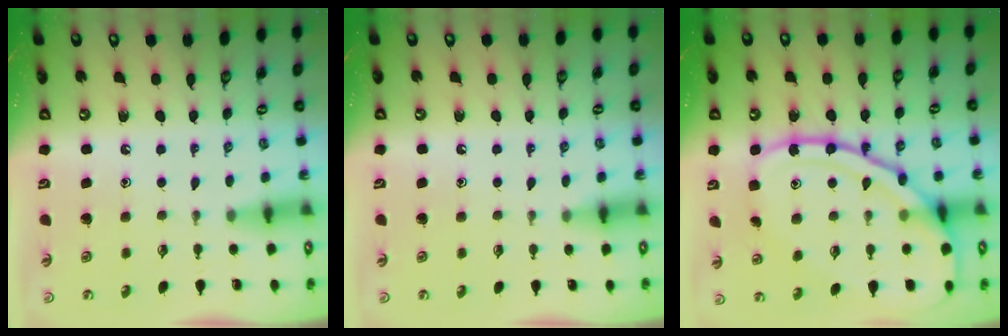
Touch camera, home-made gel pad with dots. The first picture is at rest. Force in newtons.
{"total": 5.1, "press": 5.0, "slide": 0.7}
{"total": 19.8, "press": 19.8, "slide": 1.8}